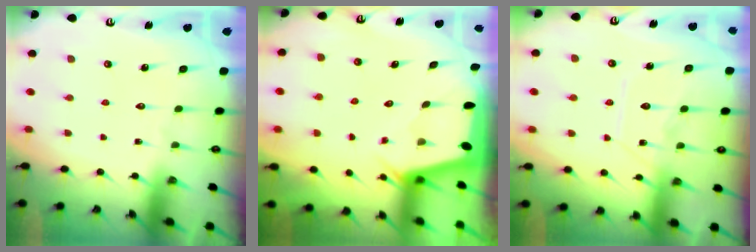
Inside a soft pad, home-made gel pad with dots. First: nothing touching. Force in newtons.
{"total": 1.9, "press": 1.9, "slide": 0.2}
{"total": 10.5, "press": 10.5, "slide": 1.0}